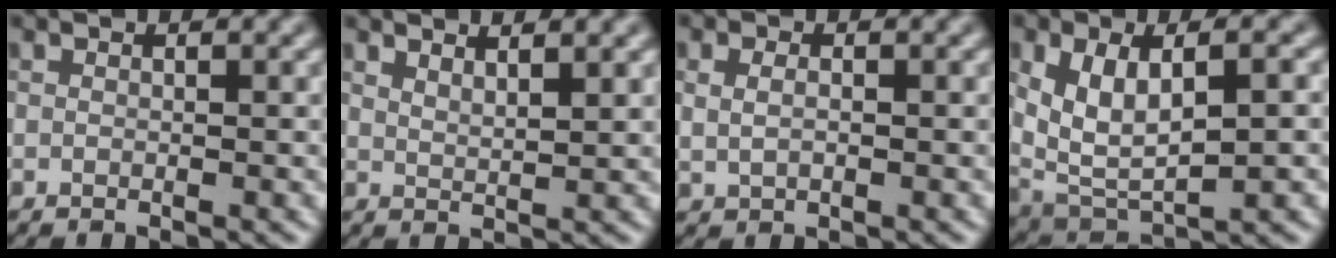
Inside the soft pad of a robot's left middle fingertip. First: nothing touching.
{"total": 2.3, "force": [1.8, 0.6, 1.3], "torque": [-0.005, 0.005, 0.021]}
{"total": 1.5, "force": [0.3, 1.0, 1.1], "torque": [-0.027, -0.005, 0.012]}
{"total": 6.7, "force": [0.9, 3.3, 5.8], "torque": [-0.123, -0.006, 0.018]}